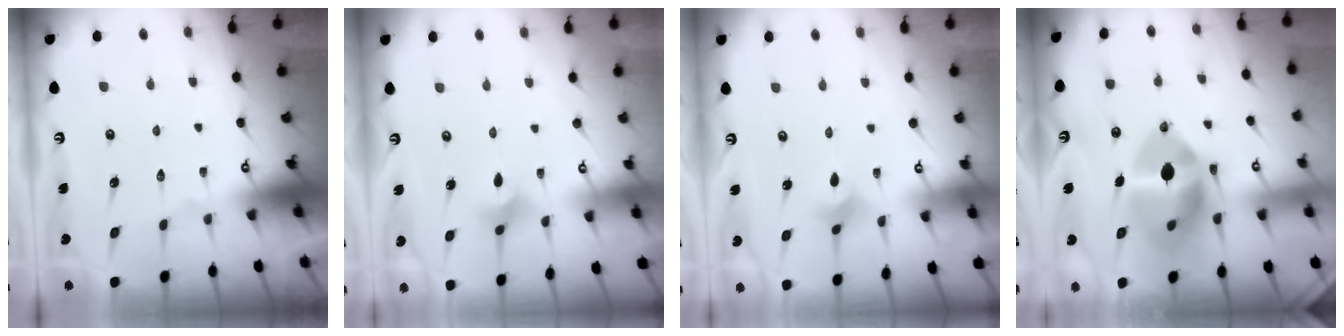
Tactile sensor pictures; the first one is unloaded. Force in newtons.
{"total": 3.7, "press": 3.6, "slide": 0.7}
{"total": 2.1, "press": 2.1, "slide": 0.5}
{"total": 15.8, "press": 15.7, "slide": 2.2}